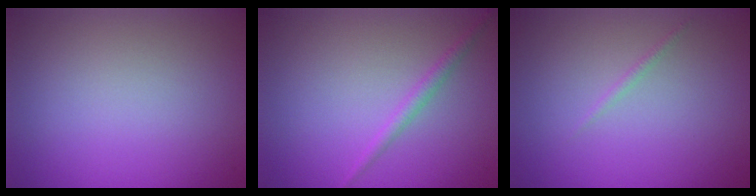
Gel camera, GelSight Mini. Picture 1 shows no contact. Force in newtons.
{"total": 1.3, "press": 1.3, "slide": 0.1}
{"total": 0.6, "press": 0.6, "slide": 0.0}